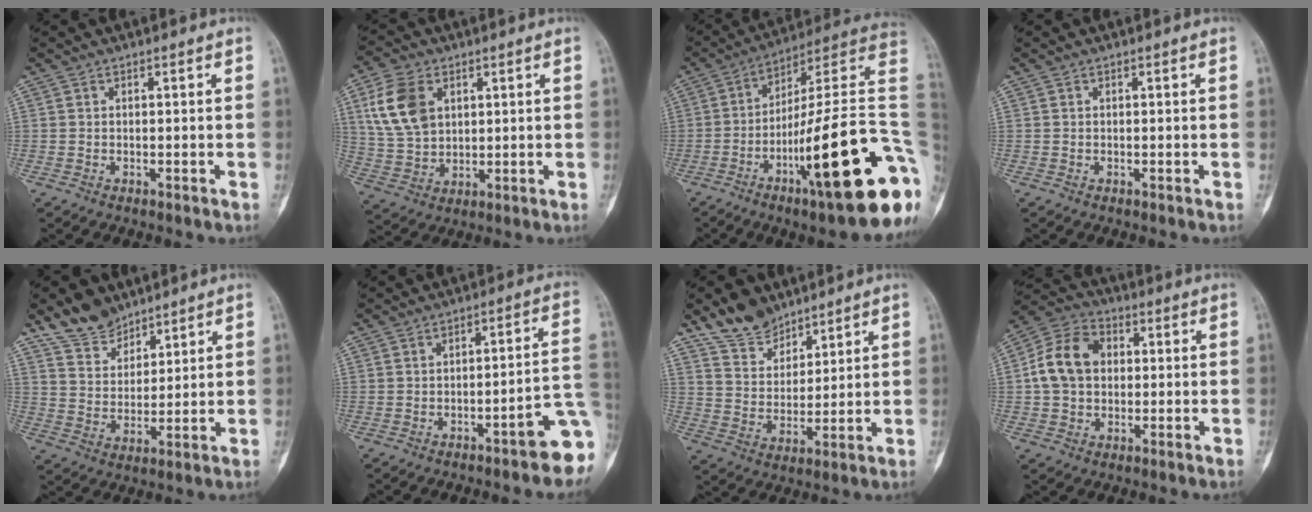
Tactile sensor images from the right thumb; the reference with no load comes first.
{"total": 11.8, "force": [4.1, 8.1, 7.6], "torque": [-0.137, -0.009, 0.086]}
{"total": 28.7, "force": [-7.5, 5.6, 27.1], "torque": [-0.314, 0.042, -0.114]}
{"total": 0.0}
{"total": 8.5, "force": [6.9, 4.4, 2.1], "torque": [-0.013, -0.042, 0.137]}
{"total": 9.2, "force": [-4.2, 1.4, 8.1], "torque": [-0.084, 0.034, -0.054]}
{"total": 9.4, "force": [7.6, 5.0, 2.6], "torque": [-0.019, -0.047, 0.149]}
{"total": 11.3, "force": [1.1, 8.7, 7.1], "torque": [-0.120, 0.025, 0.010]}